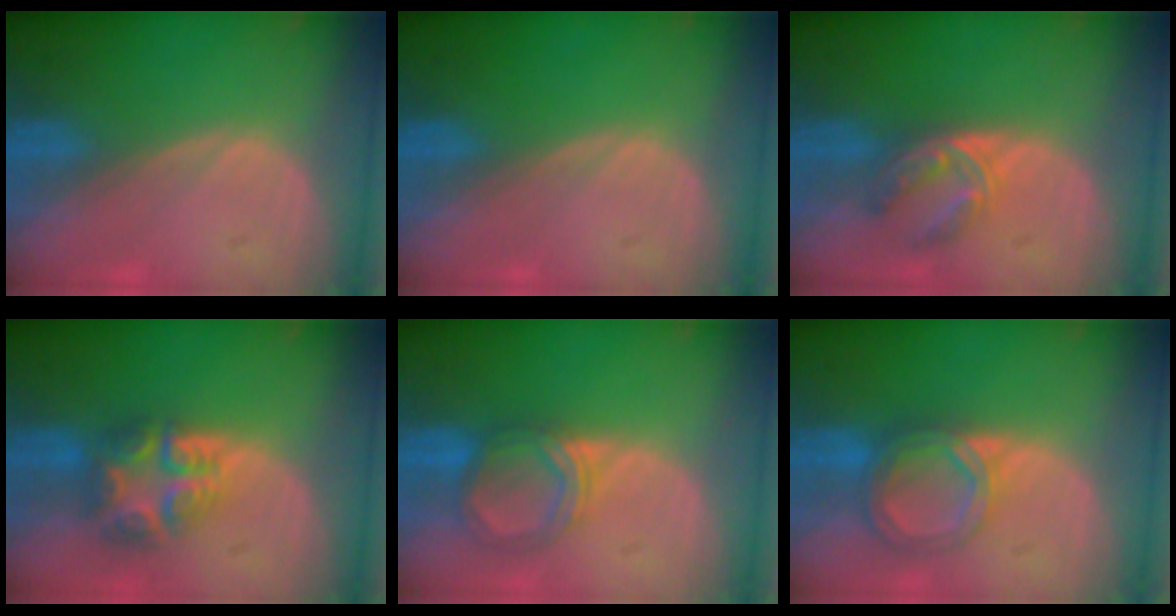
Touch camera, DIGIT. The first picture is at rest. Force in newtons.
{"total": 0.0}
{"total": 5.6, "press": 4.6, "slide": 3.2}
{"total": 7.6, "press": 6.6, "slide": 3.6}
{"total": 5.5, "press": 5.2, "slide": 1.7}
{"total": 6.4, "press": 5.6, "slide": 3.1}